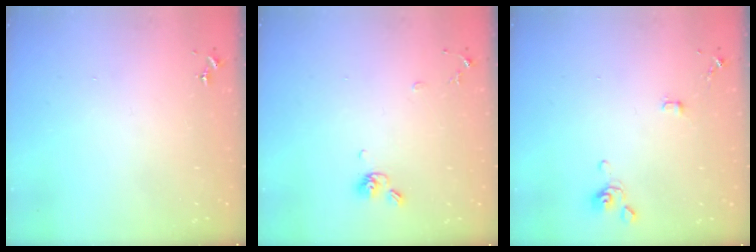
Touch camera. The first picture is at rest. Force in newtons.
{"total": 7.9, "press": 7.6, "slide": 2.0}
{"total": 4.6, "press": 4.6, "slide": 0.7}